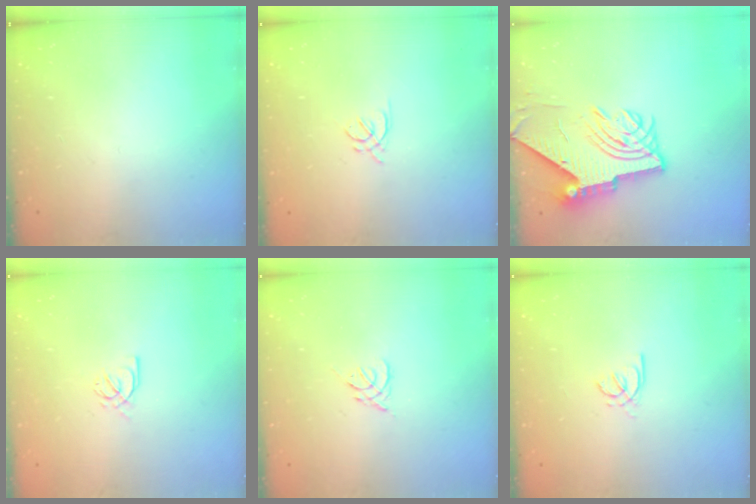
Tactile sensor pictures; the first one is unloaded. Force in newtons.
{"total": 2.8, "press": 2.8, "slide": 0.7}
{"total": 10.9, "press": 10.8, "slide": 1.2}
{"total": 3.5, "press": 3.5, "slide": 0.2}
{"total": 1.3, "press": 1.2, "slide": 0.6}
{"total": 1.4, "press": 1.3, "slide": 0.4}